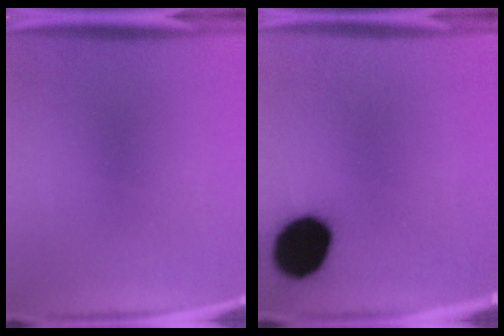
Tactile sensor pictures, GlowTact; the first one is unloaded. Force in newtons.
{"total": 16.5}